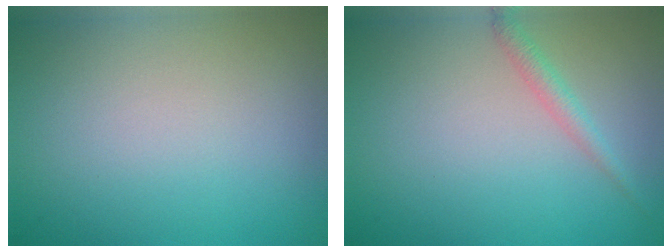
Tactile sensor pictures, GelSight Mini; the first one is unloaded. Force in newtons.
{"total": 1.4, "press": 1.4, "slide": 0.0}